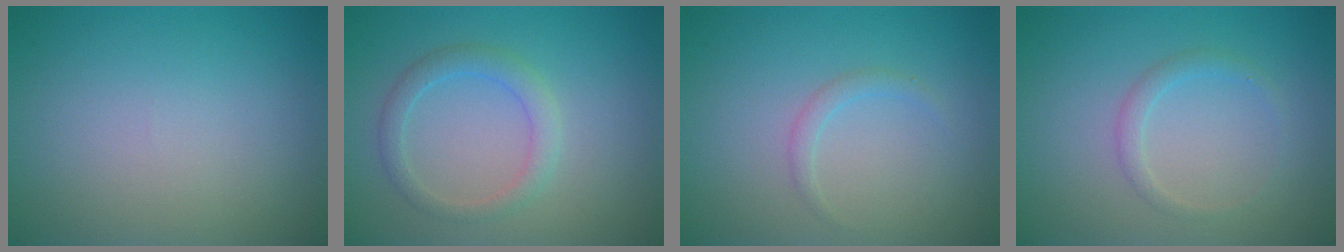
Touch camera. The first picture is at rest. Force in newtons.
{"total": 2.3, "press": 2.2, "slide": 0.1}
{"total": 1.0, "press": 1.0, "slide": 0.1}
{"total": 1.3, "press": 1.3, "slide": 0.0}